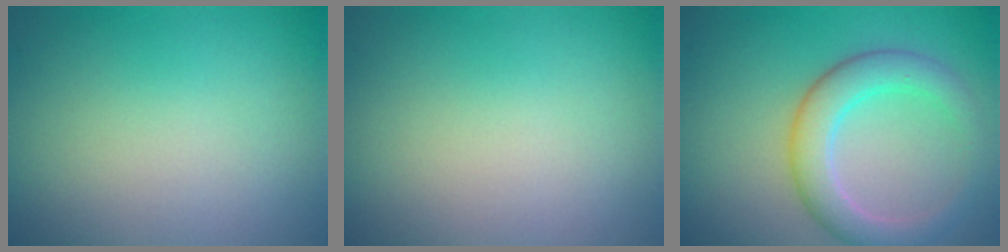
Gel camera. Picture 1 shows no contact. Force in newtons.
{"total": 0.0}
{"total": 4.4, "press": 4.4, "slide": 0.4}